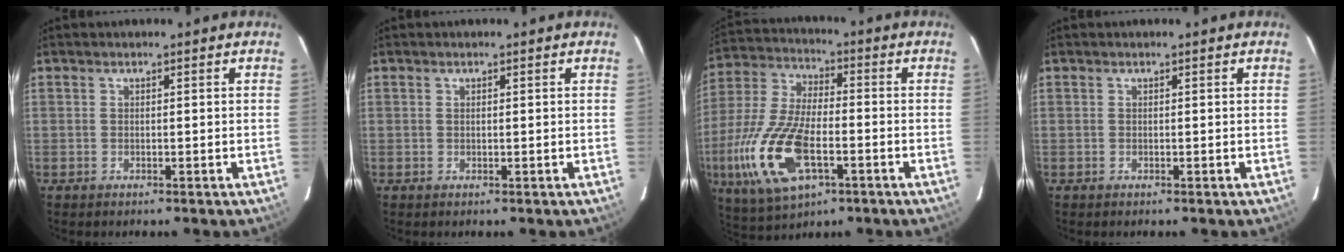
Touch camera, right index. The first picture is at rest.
{"total": 0.0}
{"total": 19.4, "force": [-6.3, 8.9, 16.1], "torque": [-0.364, -0.024, -0.112]}
{"total": 0.0}